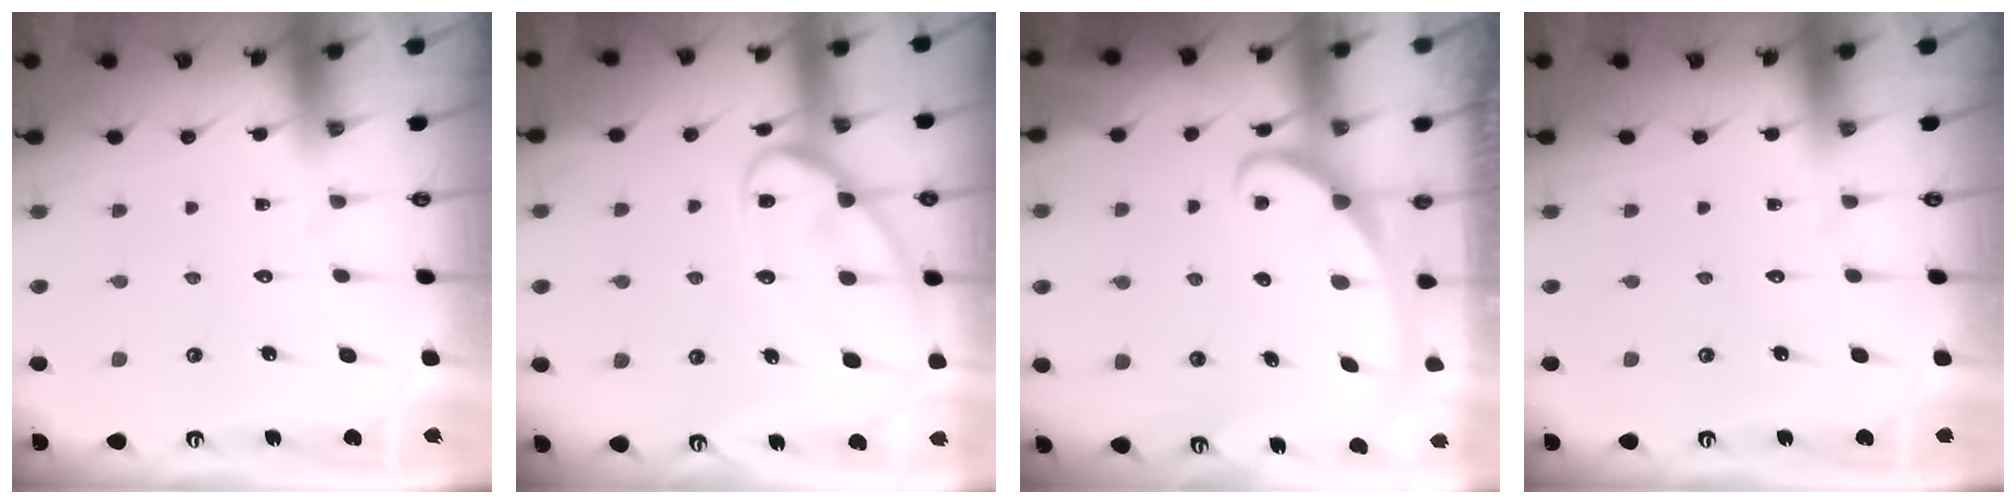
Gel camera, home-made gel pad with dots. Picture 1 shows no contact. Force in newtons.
{"total": 12.5, "press": 12.5, "slide": 1.2}
{"total": 2.4, "press": 2.4, "slide": 0.3}
{"total": 0.0}